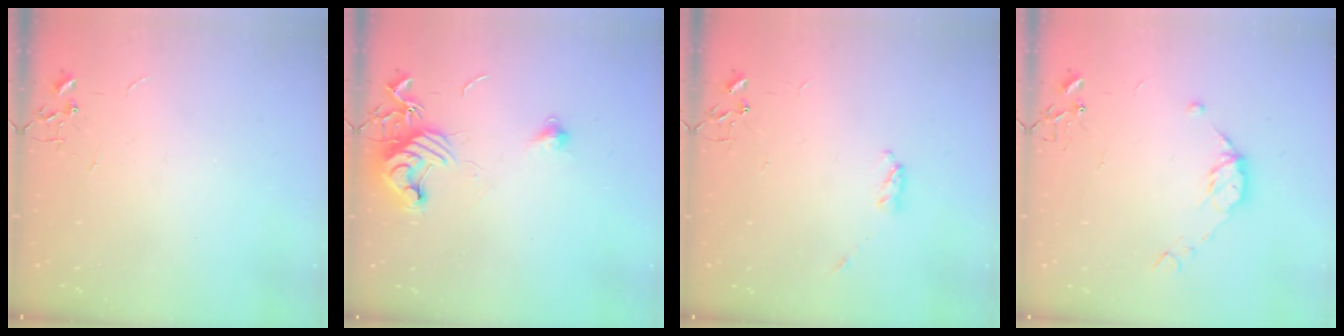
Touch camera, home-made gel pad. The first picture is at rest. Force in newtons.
{"total": 12.2, "press": 12.2, "slide": 1.3}
{"total": 3.6, "press": 3.6, "slide": 0.6}
{"total": 8.7, "press": 8.7, "slide": 0.7}